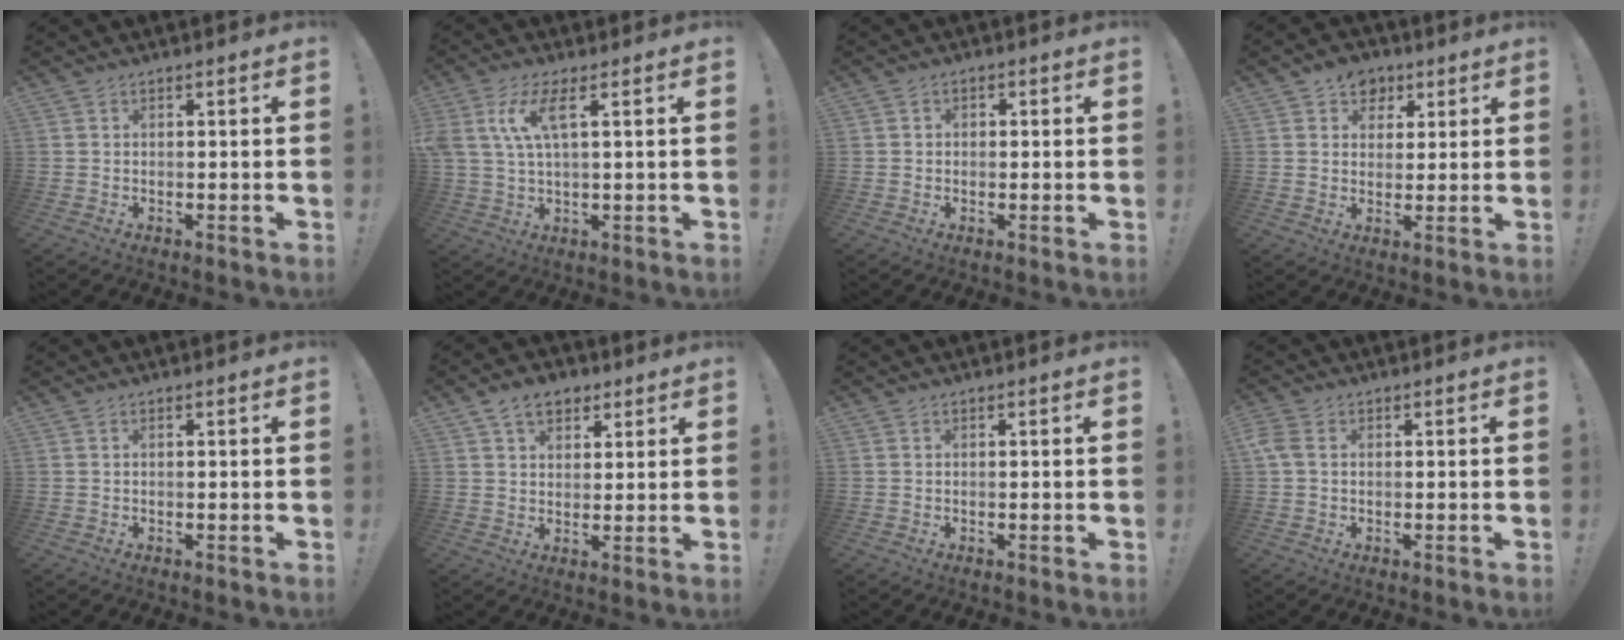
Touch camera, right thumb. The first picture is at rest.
{"total": 8.7, "force": [3.3, 2.8, 7.6], "torque": [-0.149, -0.004, 0.059]}
{"total": 1.5, "force": [-0.4, 1.3, 0.5], "torque": [-0.006, 0.005, -0.009]}
{"total": 7.0, "force": [3.5, 5.8, 1.8], "torque": [-0.007, -0.020, 0.064]}
{"total": 0.0}
{"total": 7.9, "force": [4.5, 5.4, 3.7], "torque": [-0.061, -0.007, 0.086]}
{"total": 0.0}
{"total": 3.0, "force": [0.9, 1.9, 2.2], "torque": [-0.051, 0.006, 0.015]}